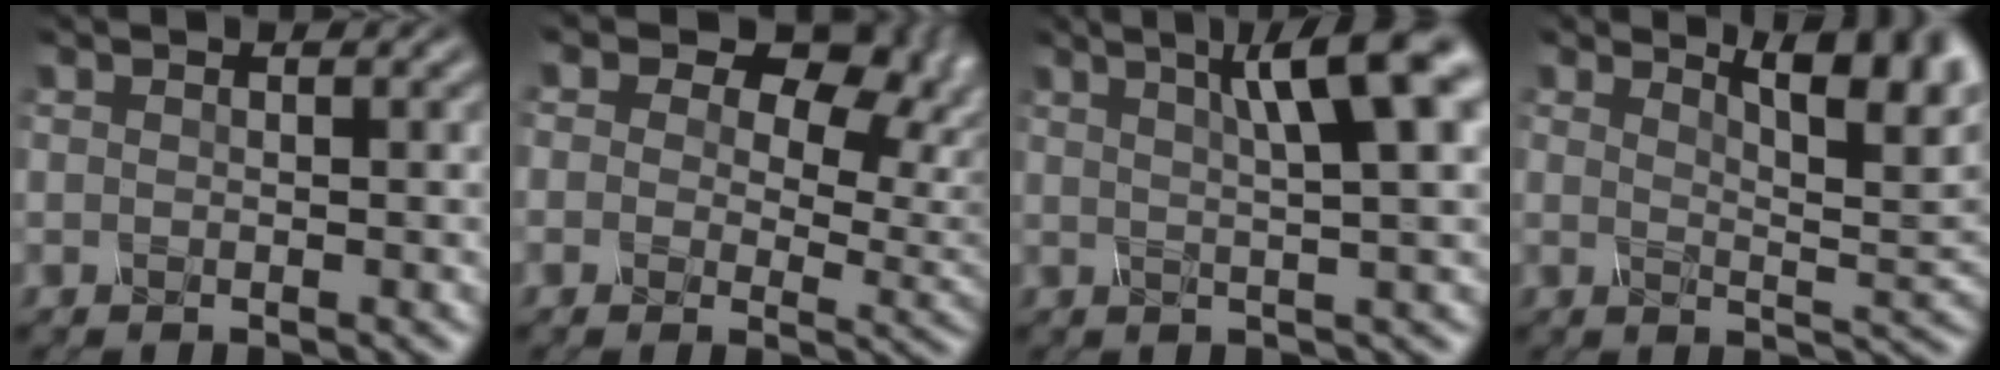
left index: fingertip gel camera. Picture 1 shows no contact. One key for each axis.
{"total": 11.1, "fx": 4.8, "fy": 6.9, "fz": 7.2, "tx": -0.099, "ty": 0.013, "tz": 0.066}
{"total": 8.4, "fx": 3.3, "fy": 1.7, "fz": 7.6, "tx": -0.078, "ty": 0.026, "tz": 0.038}
{"total": 6.8, "fx": 3.9, "fy": 2.2, "fz": 5.1, "tx": -0.057, "ty": 0.007, "tz": 0.051}